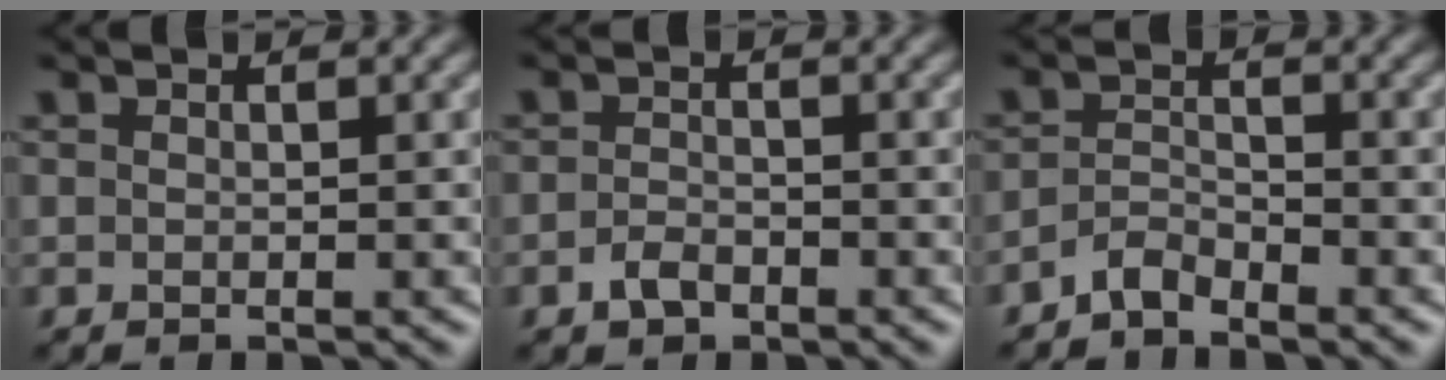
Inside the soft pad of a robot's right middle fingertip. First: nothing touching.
{"total": 1.7, "force": [-1.1, 1.0, 0.9], "torque": [-0.016, 0.003, -0.023]}
{"total": 2.0, "force": [-1.8, 0.6, 0.7], "torque": [-0.013, 0.009, -0.039]}